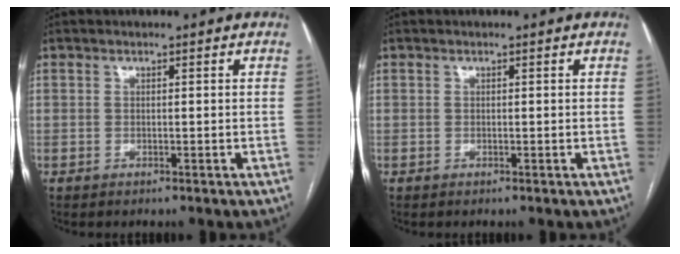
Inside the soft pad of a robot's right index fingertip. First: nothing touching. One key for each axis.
{"total": 0.0}